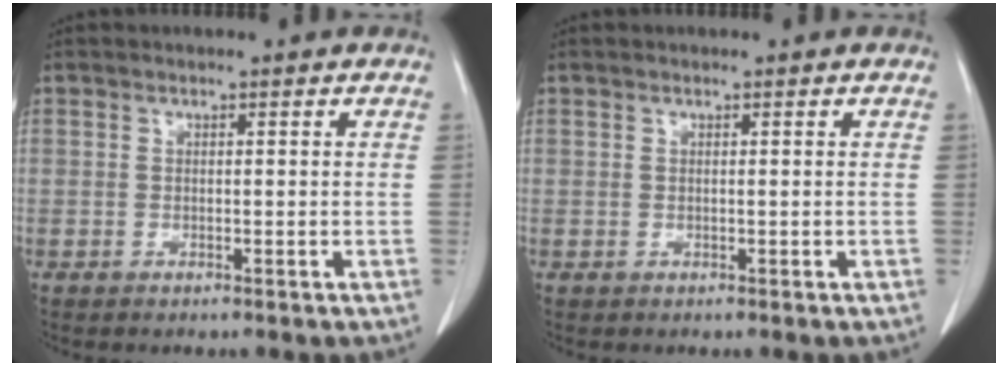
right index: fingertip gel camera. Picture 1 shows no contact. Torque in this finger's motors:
{"motor_torque": [0.00, 0.00, 0.01, -0.01]}